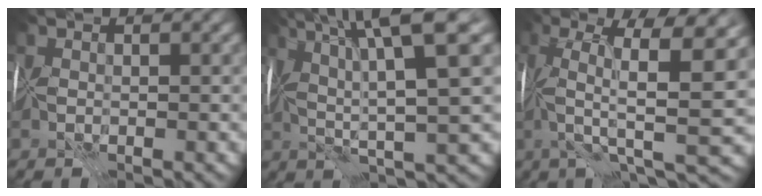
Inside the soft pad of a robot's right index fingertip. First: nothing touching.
{"total": 10.6, "force": [3.7, 1.6, 9.8], "torque": [-0.166, 0.018, 0.067]}
{"total": 10.9, "force": [1.4, 2.3, 10.5], "torque": [-0.178, 0.008, 0.026]}